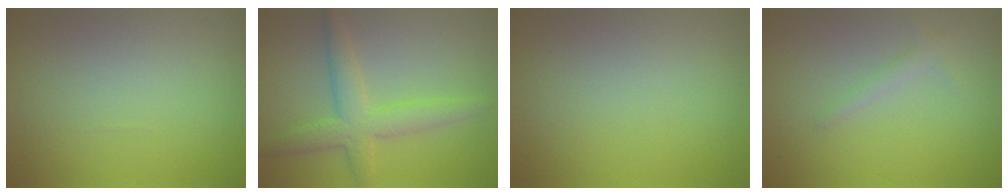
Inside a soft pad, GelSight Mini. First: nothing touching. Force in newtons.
{"total": 4.0, "press": 4.0, "slide": 0.2}
{"total": 0.0}
{"total": 1.0, "press": 1.0, "slide": 0.0}